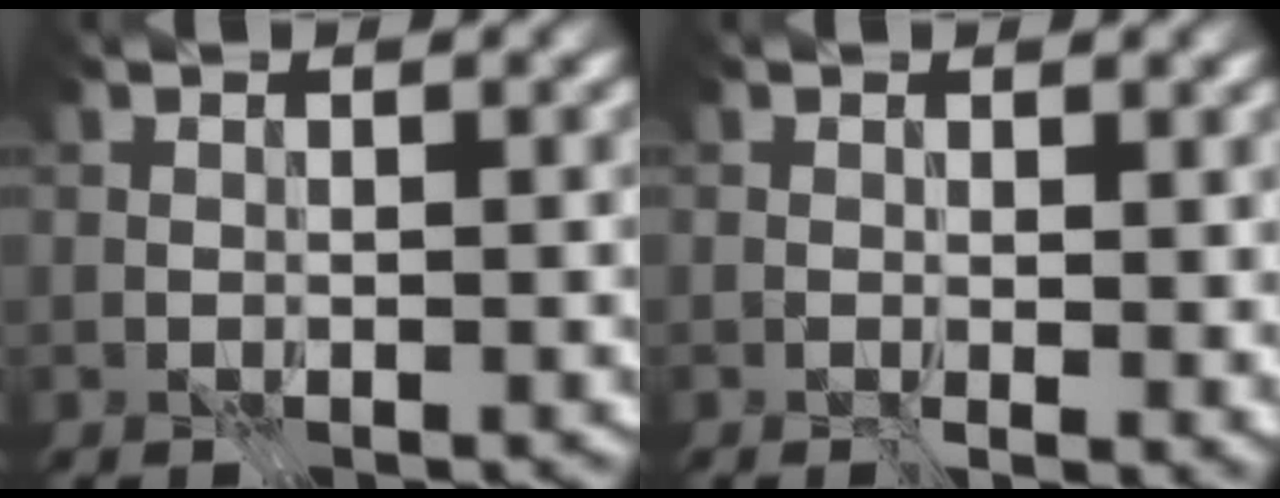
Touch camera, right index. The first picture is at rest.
{"total": 1.4, "force": [0.4, 0.5, 1.3], "torque": [-0.017, -0.007, 0.008]}